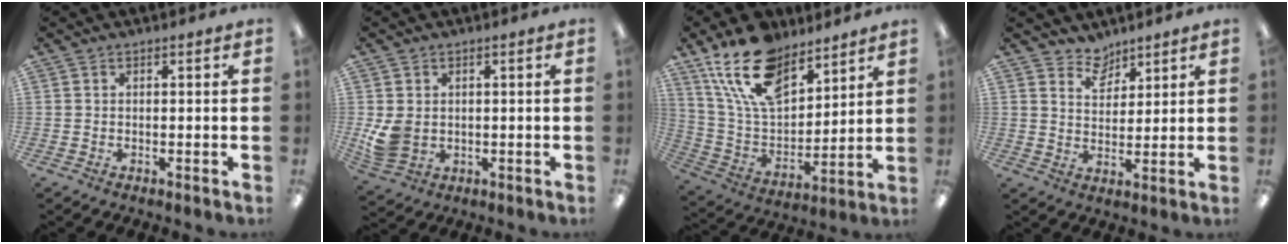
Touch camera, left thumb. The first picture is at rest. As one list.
[{"total": 6.2, "force": [0.7, 5.0, 3.7], "torque": [-0.078, 0.000, 0.017]}, {"total": 19.2, "force": [12.9, 10.0, 10.1], "torque": [-0.200, -0.058, 0.239]}, {"total": 5.9, "force": [5.1, 2.9, 0.5], "torque": [-0.004, -0.034, 0.093]}]